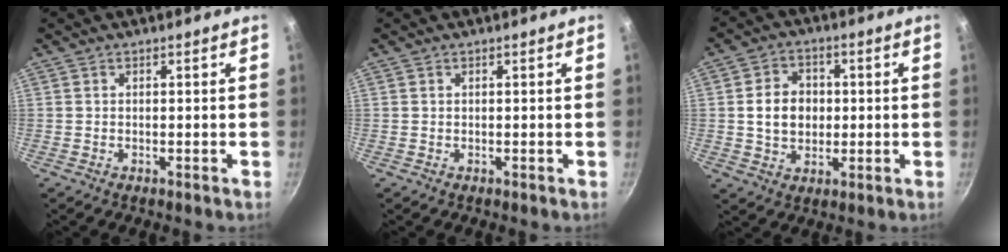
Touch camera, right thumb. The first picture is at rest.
{"total": 0.0}
{"total": 8.4, "force": [0.3, 6.8, 5.0], "torque": [-0.059, 0.010, 0.001]}